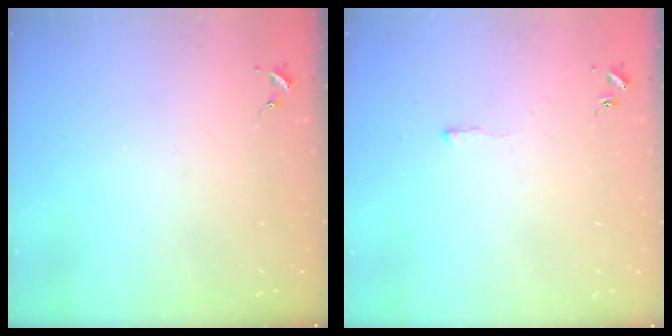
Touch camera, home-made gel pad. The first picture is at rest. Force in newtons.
{"total": 3.5, "press": 3.4, "slide": 0.5}